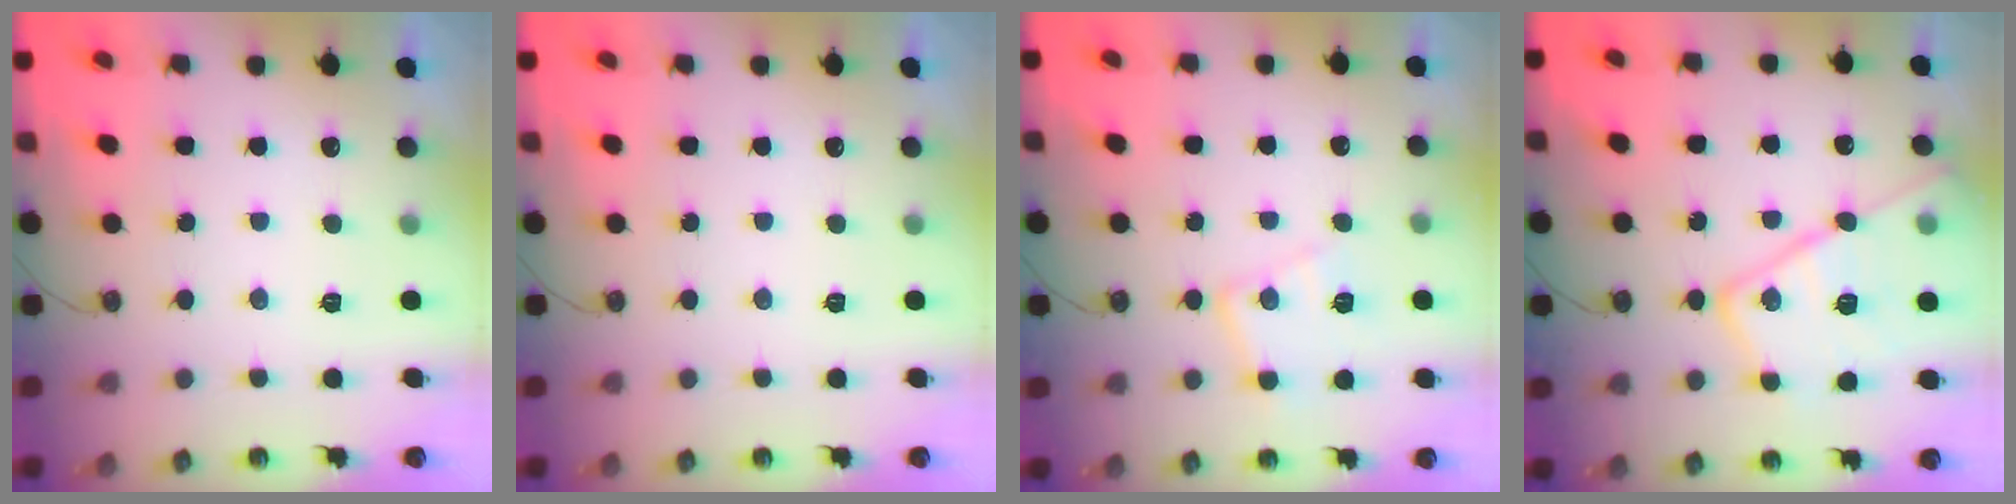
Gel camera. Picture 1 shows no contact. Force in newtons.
{"total": 0.0}
{"total": 11.6, "press": 11.6, "slide": 0.8}
{"total": 19.9, "press": 19.8, "slide": 1.2}